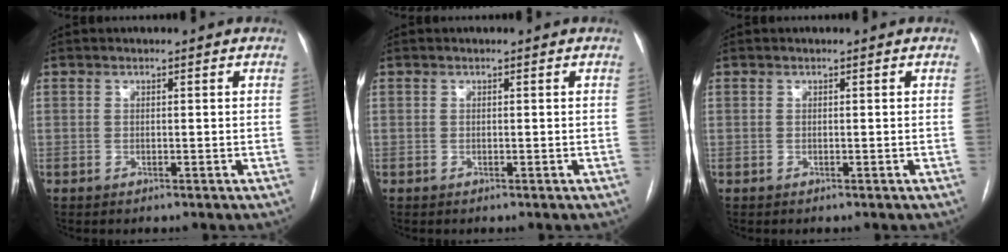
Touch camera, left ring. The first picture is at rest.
{"total": 0.0}
{"total": 0.0}